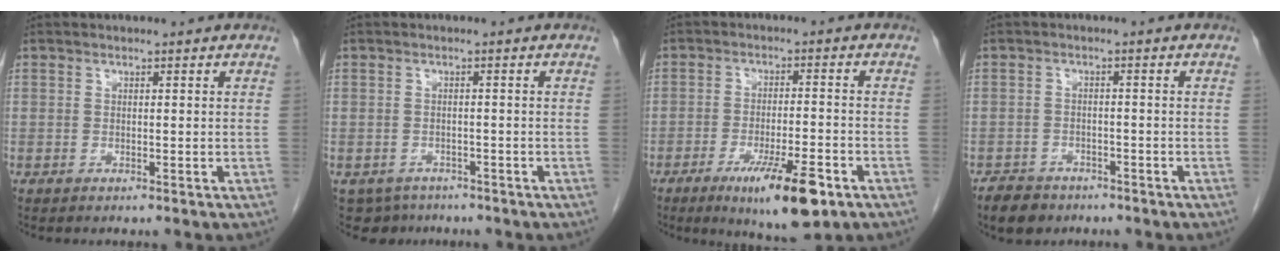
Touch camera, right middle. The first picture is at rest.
{"total": 4.2, "force": [-3.2, 2.8, 0.0], "torque": [0.002, 0.002, -0.045]}
{"total": 10.7, "force": [-5.9, 1.7, 8.8], "torque": [-0.144, -0.020, -0.087]}
{"total": 4.5, "force": [-3.4, 2.7, 1.0], "torque": [-0.022, 0.002, -0.056]}